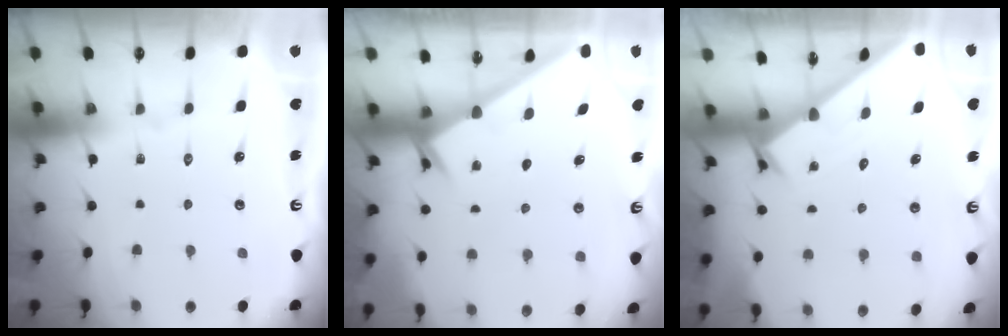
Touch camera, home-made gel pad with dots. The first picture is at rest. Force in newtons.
{"total": 2.6, "press": 2.6, "slide": 0.2}
{"total": 1.7, "press": 1.7, "slide": 0.1}